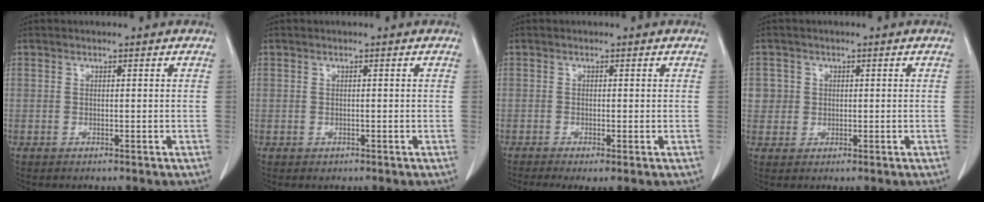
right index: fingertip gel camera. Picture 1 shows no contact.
{"total": 0.6, "force": [-0.2, 0.5, 0.0], "torque": [-0.003, 0.003, -0.001]}
{"total": 3.2, "force": [-1.8, 0.8, 2.5], "torque": [-0.045, -0.012, -0.031]}
{"total": 2.8, "force": [0.5, 2.7, 0.0], "torque": [0.018, 0.004, 0.007]}